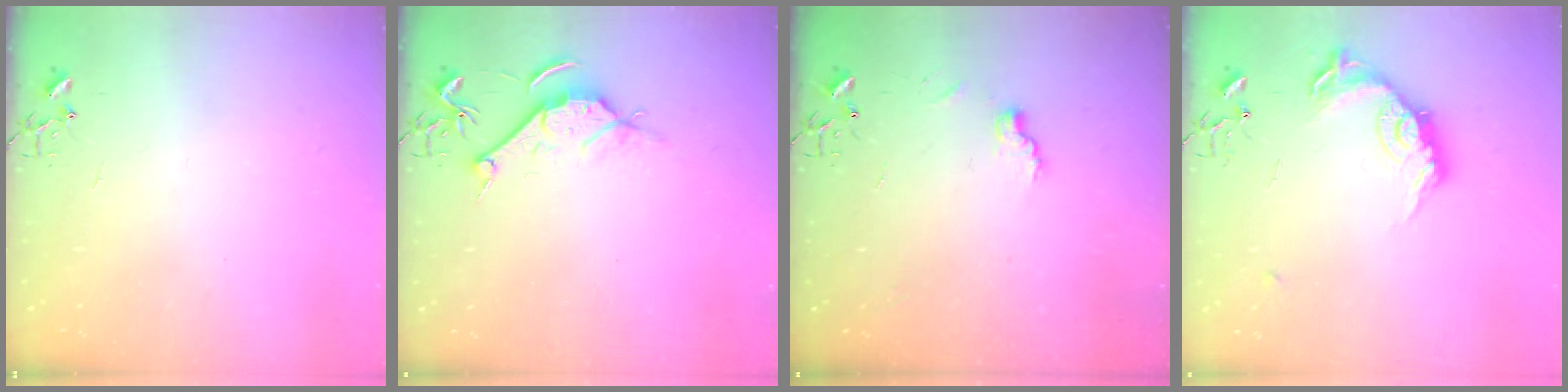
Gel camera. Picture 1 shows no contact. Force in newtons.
{"total": 8.4, "press": 8.3, "slide": 1.0}
{"total": 6.7, "press": 6.6, "slide": 0.7}
{"total": 15.0, "press": 15.0, "slide": 0.7}